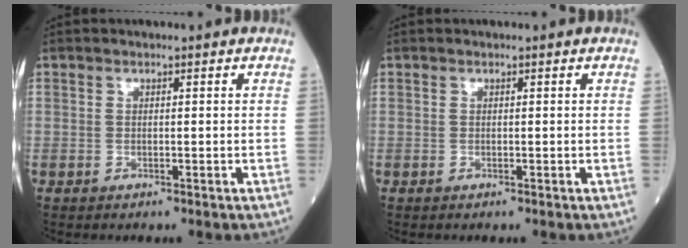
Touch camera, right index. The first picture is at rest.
{"total": 0.0}